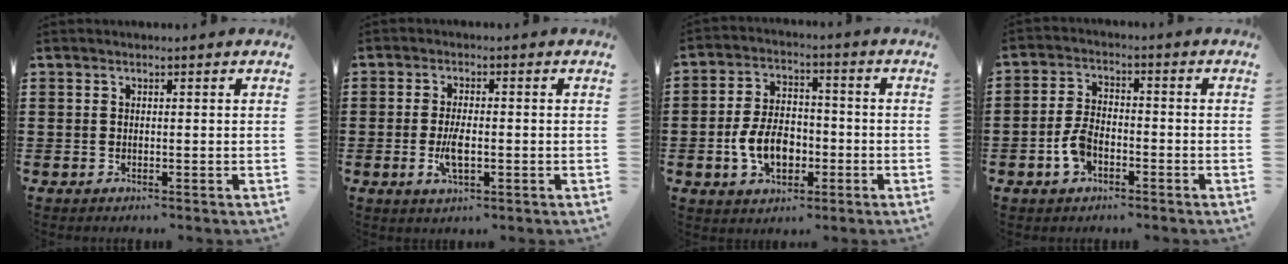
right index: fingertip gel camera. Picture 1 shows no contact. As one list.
[{"total": 4.2, "force": [-0.9, 1.5, 3.8], "torque": [-0.082, -0.005, -0.017]}, {"total": 8.0, "force": [-2.1, 5.2, 5.7], "torque": [-0.120, 0.004, -0.044]}, {"total": 4.9, "force": [-2.2, 2.6, 3.6], "torque": [-0.083, 0.000, -0.044]}]